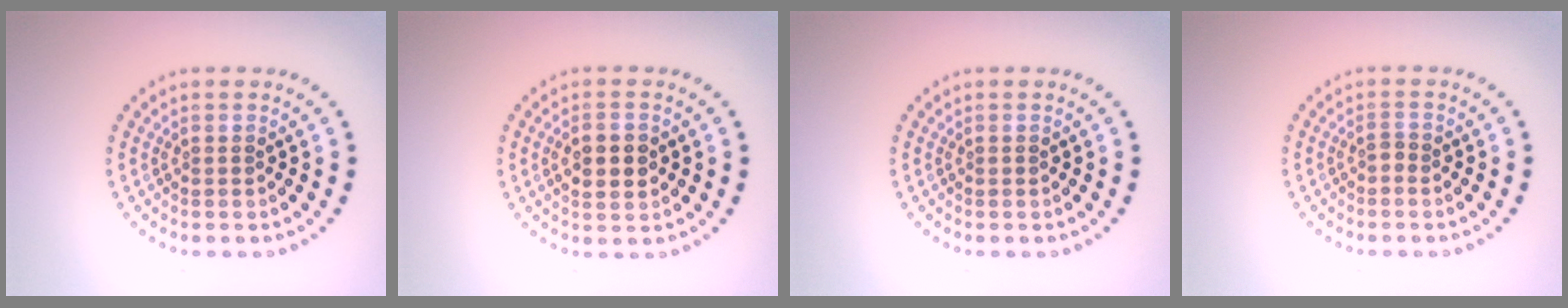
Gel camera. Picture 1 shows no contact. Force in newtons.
{"total": 3.1, "press": 3.1, "slide": 0.0}
{"total": 0.0}
{"total": 0.8, "press": 0.5, "slide": 0.6}